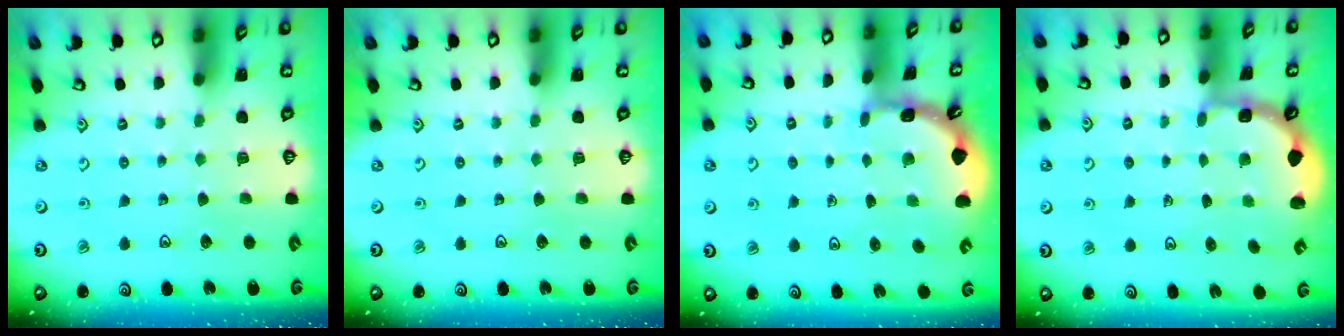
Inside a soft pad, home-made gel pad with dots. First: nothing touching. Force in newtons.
{"total": 0.0}
{"total": 1.6, "press": 1.6, "slide": 0.1}
{"total": 1.8, "press": 1.4, "slide": 1.1}